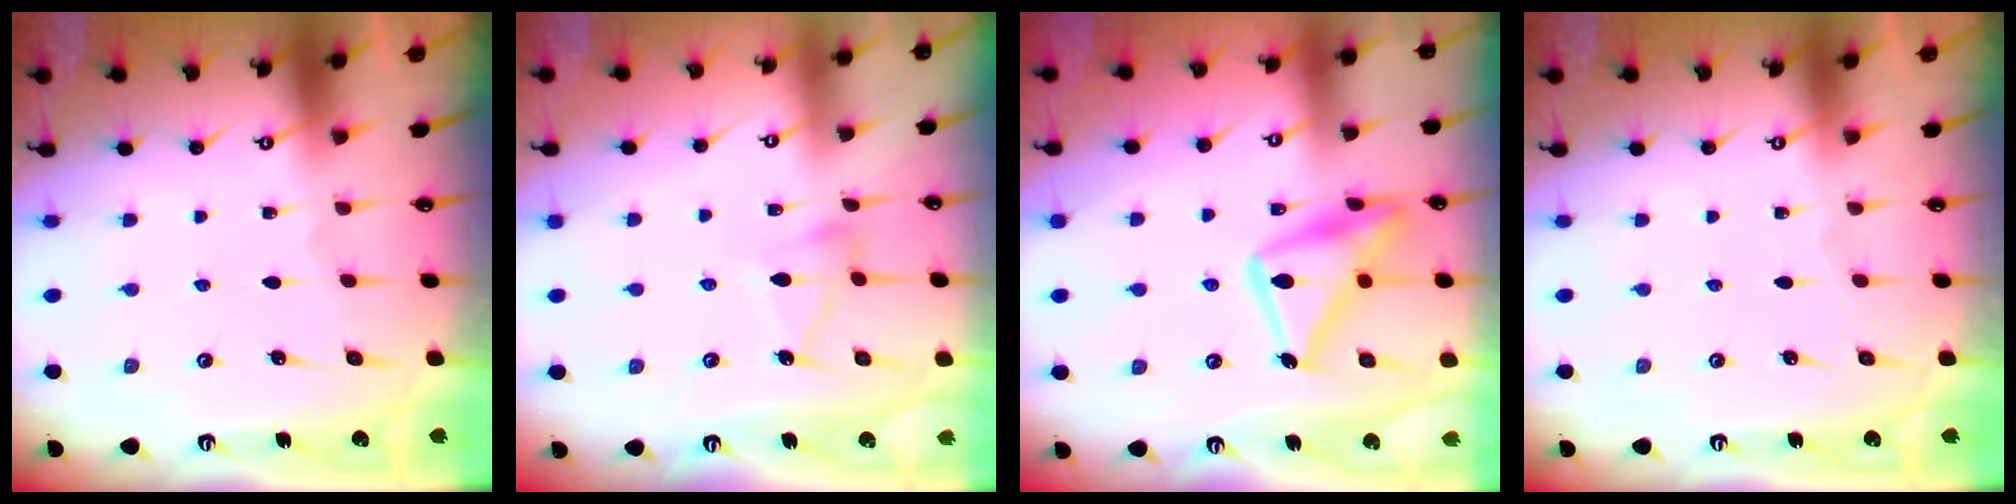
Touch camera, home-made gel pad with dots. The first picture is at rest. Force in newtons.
{"total": 5.9, "press": 5.9, "slide": 0.5}
{"total": 17.8, "press": 17.7, "slide": 1.1}
{"total": 0.0}